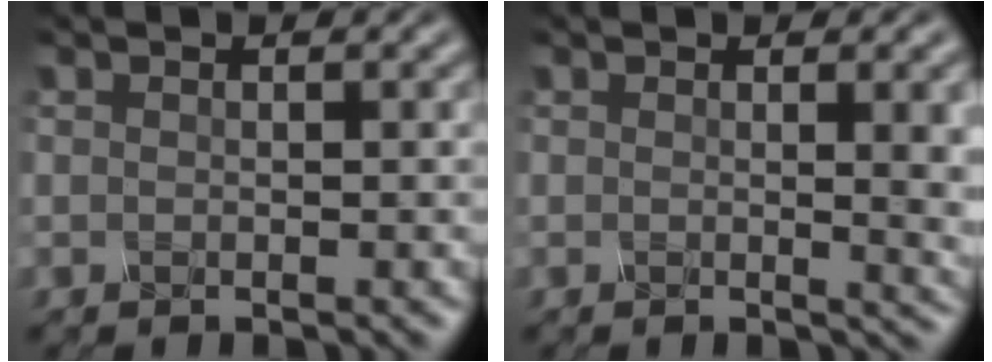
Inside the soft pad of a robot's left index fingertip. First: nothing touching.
{"total": 4.7, "force": [0.5, 1.5, 4.4], "torque": [-0.039, -0.001, 0.007]}